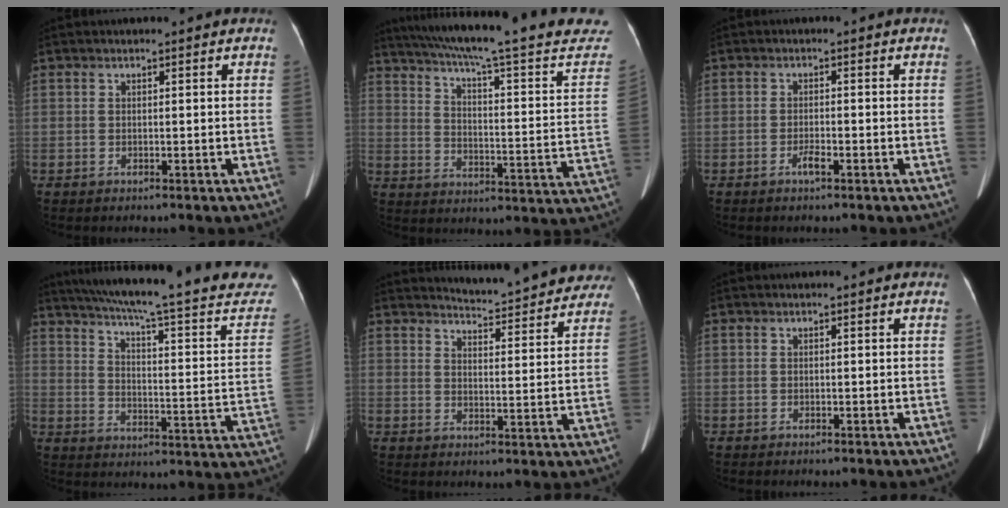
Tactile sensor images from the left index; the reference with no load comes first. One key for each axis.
{"total": 30.7, "fx": 26.6, "fy": 2.5, "fz": 15.2, "tx": -0.228, "ty": -0.057, "tz": 0.331}
{"total": 1.7, "fx": -1.3, "fy": 0.2, "fz": 1.1, "tx": -0.027, "ty": -0.004, "tz": -0.021}
{"total": 30.1, "fx": 26.1, "fy": 2.7, "fz": 14.8, "tx": -0.221, "ty": -0.056, "tz": 0.324}
{"total": 15.1, "fx": 14.4, "fy": 2.2, "fz": 4.0, "tx": -0.040, "ty": -0.028, "tz": 0.162}
{"total": 0.0}